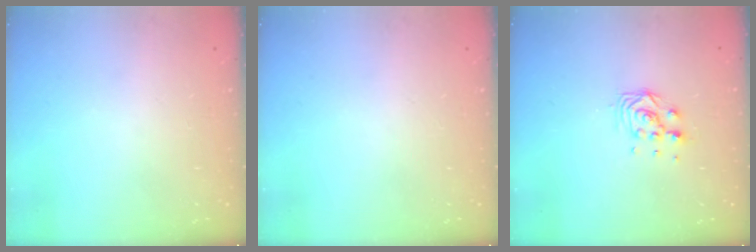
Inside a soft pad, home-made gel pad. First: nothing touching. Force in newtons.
{"total": 0.0}
{"total": 6.6, "press": 6.6, "slide": 0.5}